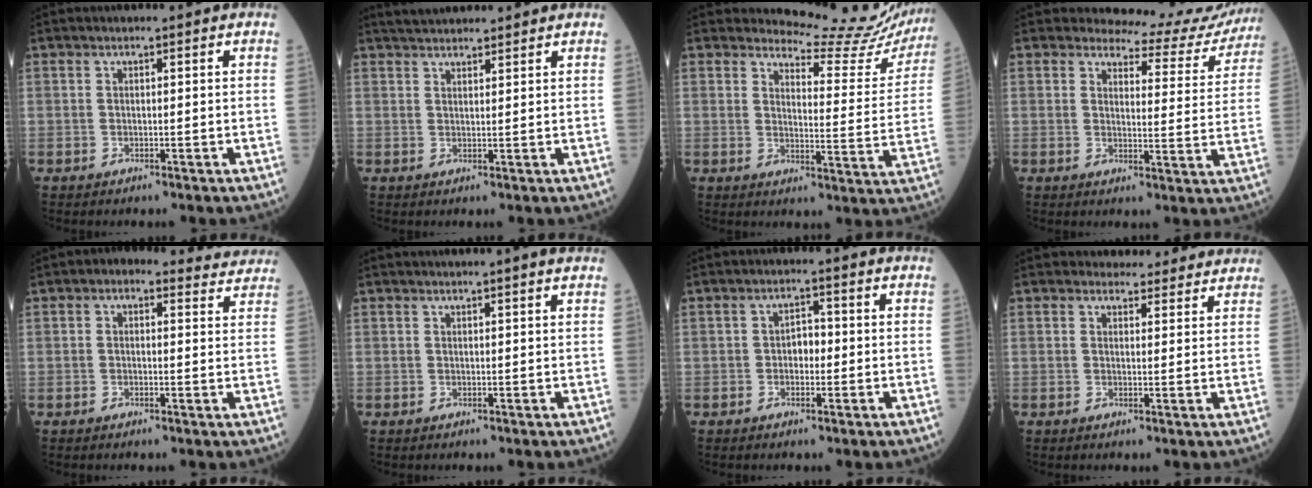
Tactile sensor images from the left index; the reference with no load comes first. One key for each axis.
{"total": 5.1, "fx": 4.8, "fy": 1.1, "fz": 1.6, "tx": -0.021, "ty": 0.034, "tz": 0.073}
{"total": 13.8, "fx": 13.6, "fy": 1.8, "fz": 0.8, "tx": 0.002, "ty": -0.087, "tz": 0.137}
{"total": 11.1, "fx": 10.8, "fy": 2.7, "fz": -0.3, "tx": 0.031, "ty": -0.052, "tz": 0.097}
{"total": 5.4, "fx": 4.3, "fy": 2.8, "fz": 1.7, "tx": -0.004, "ty": 0.013, "tz": 0.032}
{"total": 1.1, "fx": 0.8, "fy": -0.3, "fz": 0.7, "tx": -0.009, "ty": 0.003, "tz": 0.013}
{"total": 2.6, "fx": -0.7, "fy": 1.7, "fz": 1.8, "tx": -0.023, "ty": 0.008, "tz": -0.018}
{"total": 5.4, "fx": 4.9, "fy": 2.2, "fz": 0.3, "tx": 0.010, "ty": 0.003, "tz": 0.044}